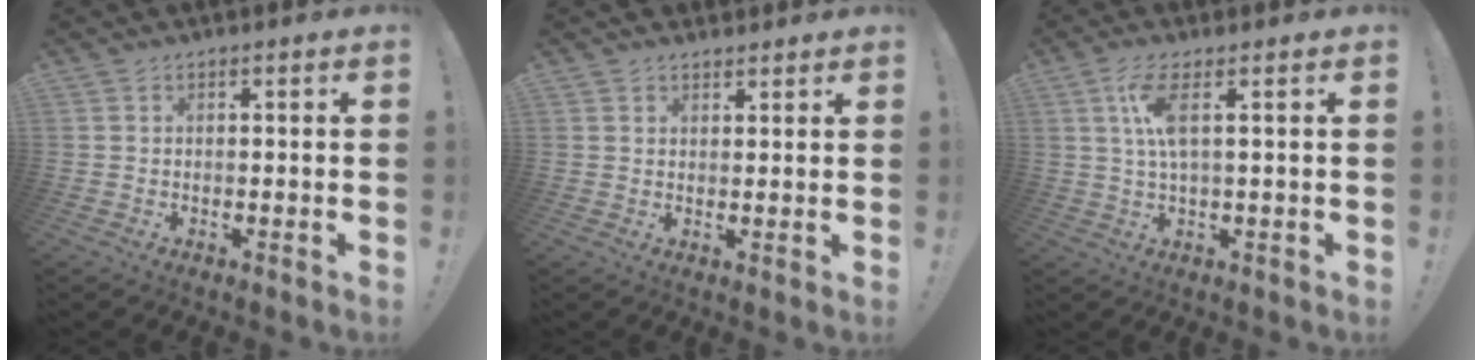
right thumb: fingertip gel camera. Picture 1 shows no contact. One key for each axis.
{"total": 2.9, "fx": 2.4, "fy": 1.5, "fz": 0.4, "tx": 0.004, "ty": -0.010, "tz": 0.044}
{"total": 7.7, "fx": 2.3, "fy": 1.4, "fz": 7.2, "tx": -0.146, "ty": -0.006, "tz": 0.039}